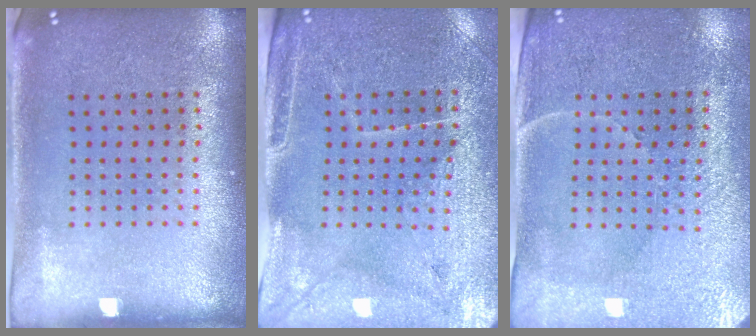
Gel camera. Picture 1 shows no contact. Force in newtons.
{"total": 3.3, "press": 3.1, "slide": 1.1}
{"total": 3.4, "press": 3.3, "slide": 1.0}